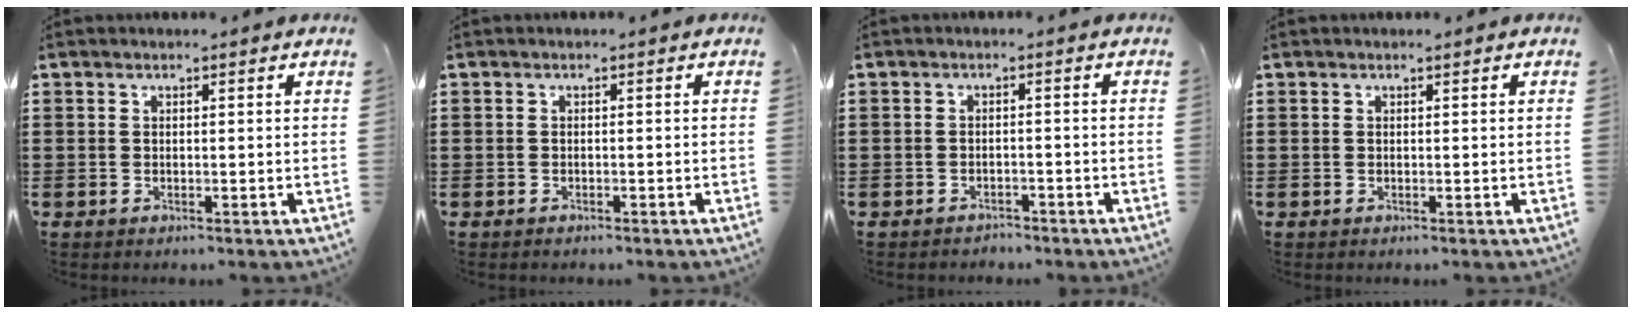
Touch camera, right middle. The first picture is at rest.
{"total": 0.5, "force": [-0.5, 0.2, 0.0], "torque": [-0.001, 0.001, -0.011]}
{"total": 1.7, "force": [-1.6, 0.5, -0.2], "torque": [-0.003, 0.004, -0.037]}
{"total": 0.0}